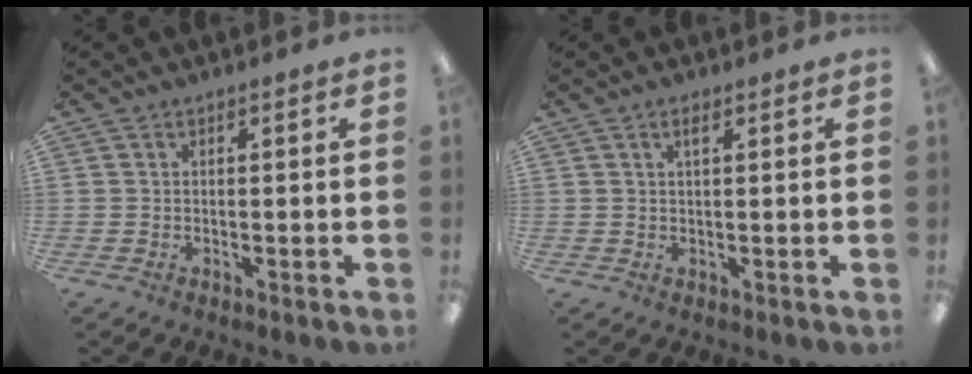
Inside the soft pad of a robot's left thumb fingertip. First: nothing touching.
{"total": 1.6, "force": [0.8, 0.4, 1.2], "torque": [-0.028, 0.003, 0.014]}